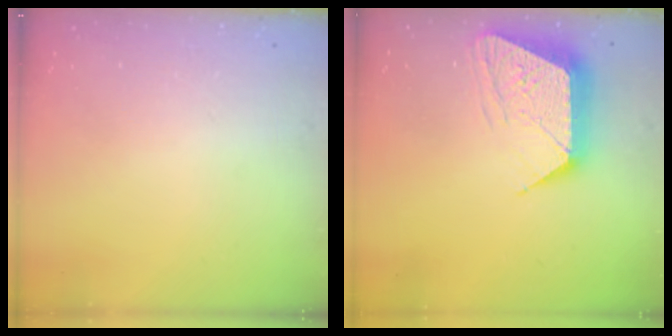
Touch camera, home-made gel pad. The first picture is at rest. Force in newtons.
{"total": 13.0, "press": 13.0, "slide": 0.9}